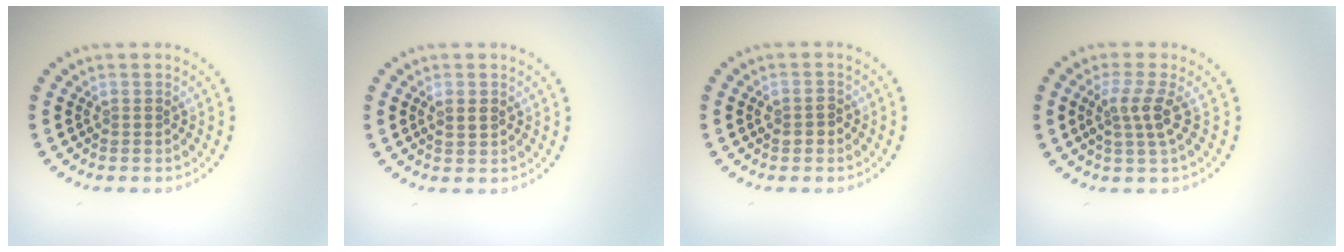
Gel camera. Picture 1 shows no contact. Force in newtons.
{"total": 0.8, "press": 0.8, "slide": 0.1}
{"total": 1.4, "press": 1.4, "slide": 0.2}
{"total": 2.5, "press": 1.9, "slide": 1.7}